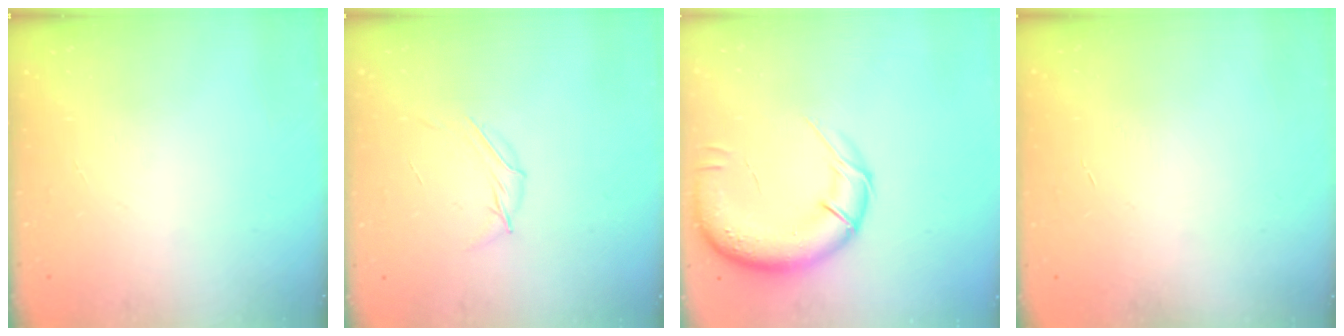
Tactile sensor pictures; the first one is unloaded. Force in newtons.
{"total": 5.2, "press": 5.1, "slide": 1.0}
{"total": 15.8, "press": 15.3, "slide": 4.0}
{"total": 0.0}